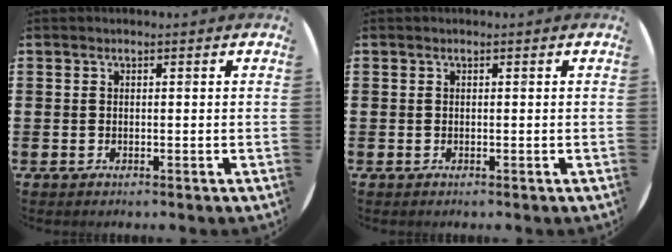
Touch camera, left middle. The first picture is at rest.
{"total": 0.0}